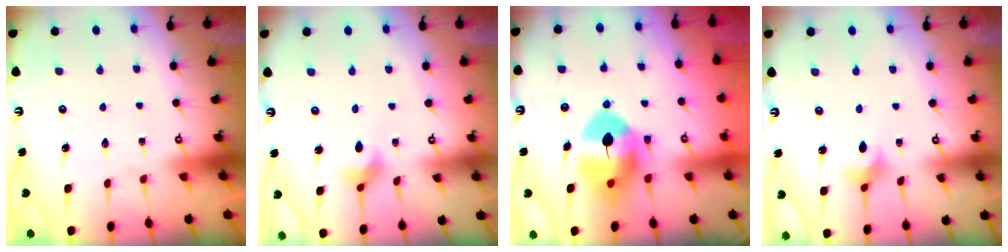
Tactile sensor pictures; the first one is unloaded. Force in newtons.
{"total": 2.5, "press": 2.4, "slide": 0.5}
{"total": 11.8, "press": 11.6, "slide": 2.0}
{"total": 3.0, "press": 3.0, "slide": 0.7}